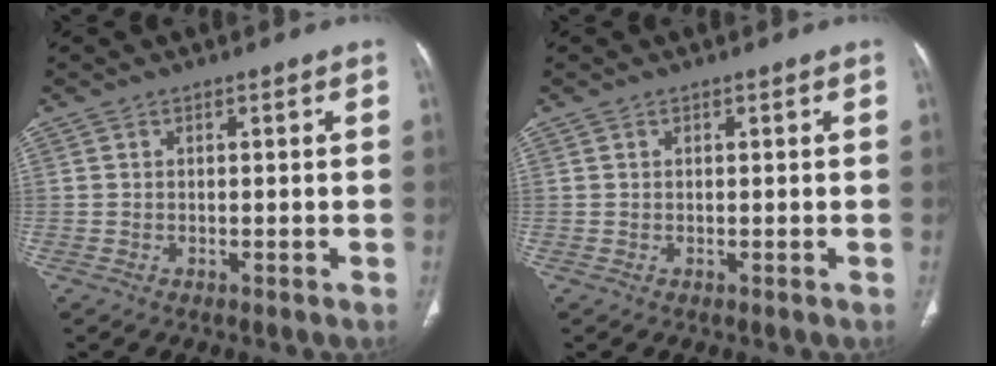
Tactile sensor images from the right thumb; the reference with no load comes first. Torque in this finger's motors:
{"motor_torque": [-0.16, -0.02, -0.37, 0.33, 0.02]}